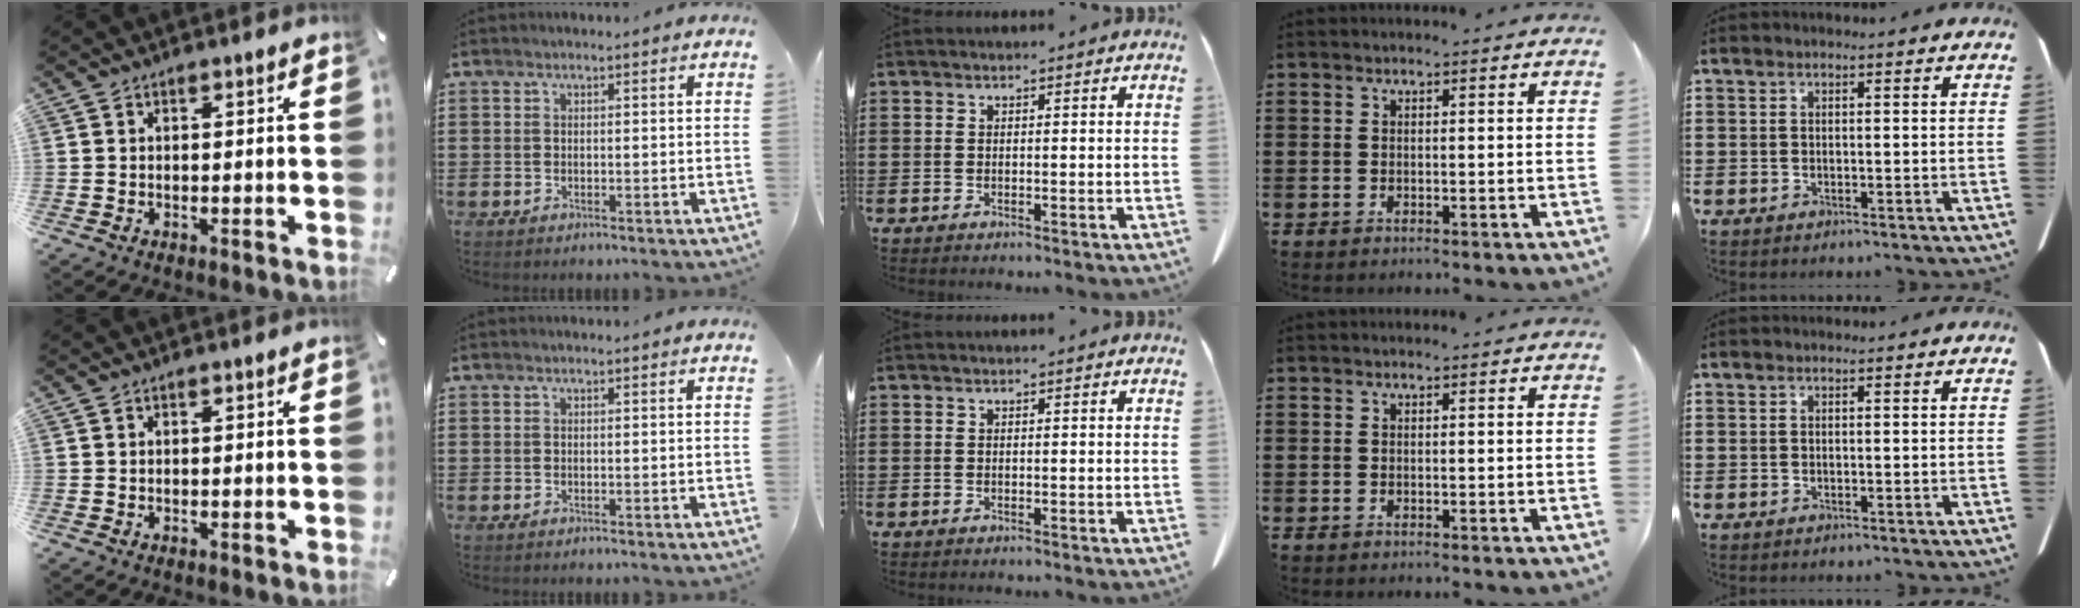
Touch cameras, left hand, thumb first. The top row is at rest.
{}